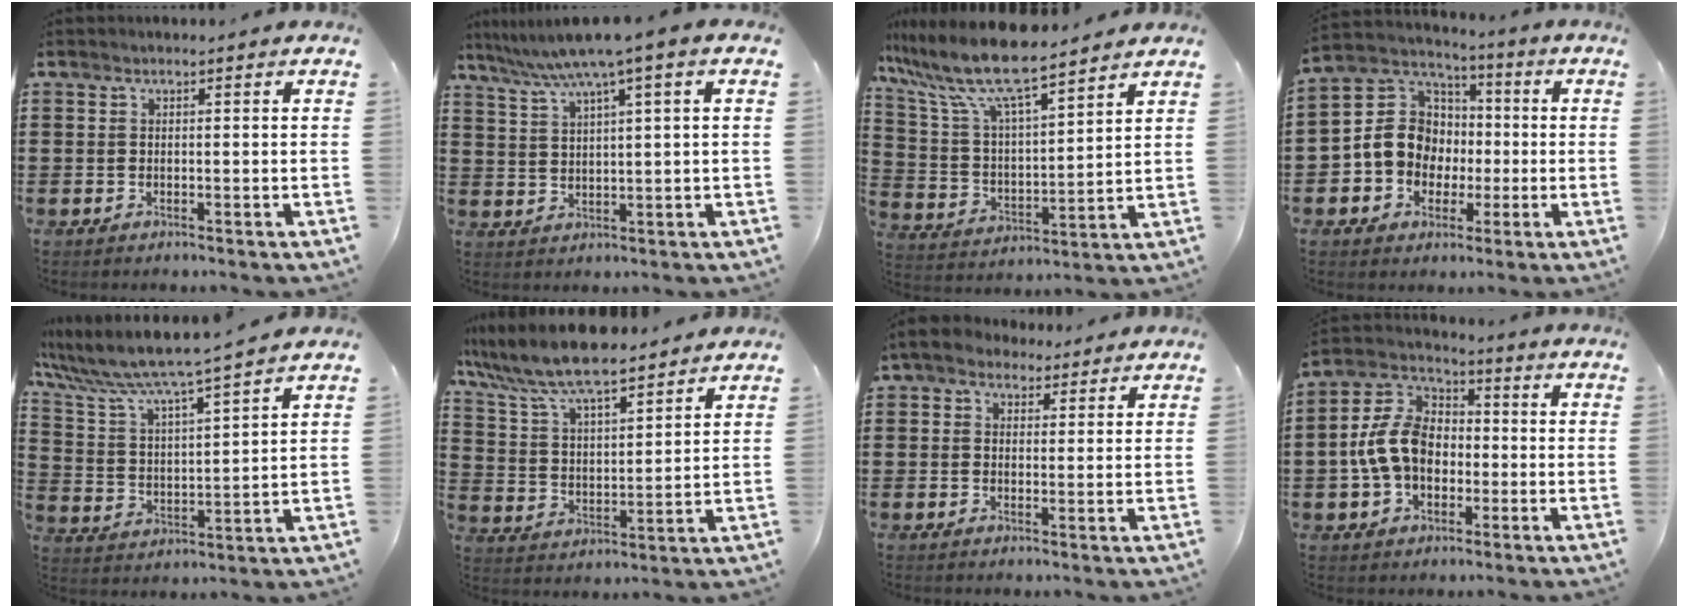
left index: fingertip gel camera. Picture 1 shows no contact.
{"total": 5.7, "force": [3.6, -0.2, 4.4], "torque": [-0.096, -0.014, 0.057]}
{"total": 10.1, "force": [8.6, 1.0, 5.3], "torque": [-0.139, -0.044, 0.145]}
{"total": 10.2, "force": [-1.3, 9.3, 3.8], "torque": [-0.115, 0.014, -0.028]}
{"total": 6.7, "force": [6.1, -0.1, 2.7], "torque": [-0.083, -0.041, 0.098]}
{"total": 8.8, "force": [7.8, 1.4, 3.7], "torque": [-0.105, -0.033, 0.137]}
{"total": 3.2, "force": [2.1, 2.3, 0.9], "torque": [-0.029, 0.009, 0.038]}
{"total": 10.2, "force": [-1.4, 7.5, 6.8], "torque": [-0.173, 0.015, -0.032]}